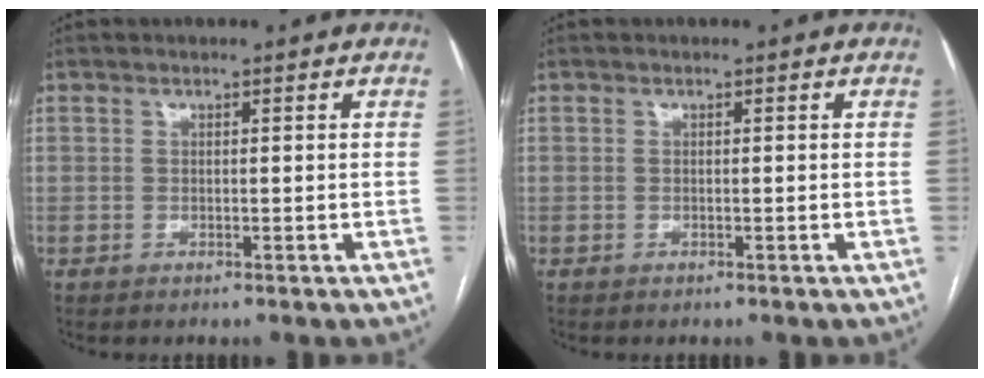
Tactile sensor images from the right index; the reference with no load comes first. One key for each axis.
{"total": 0.0}